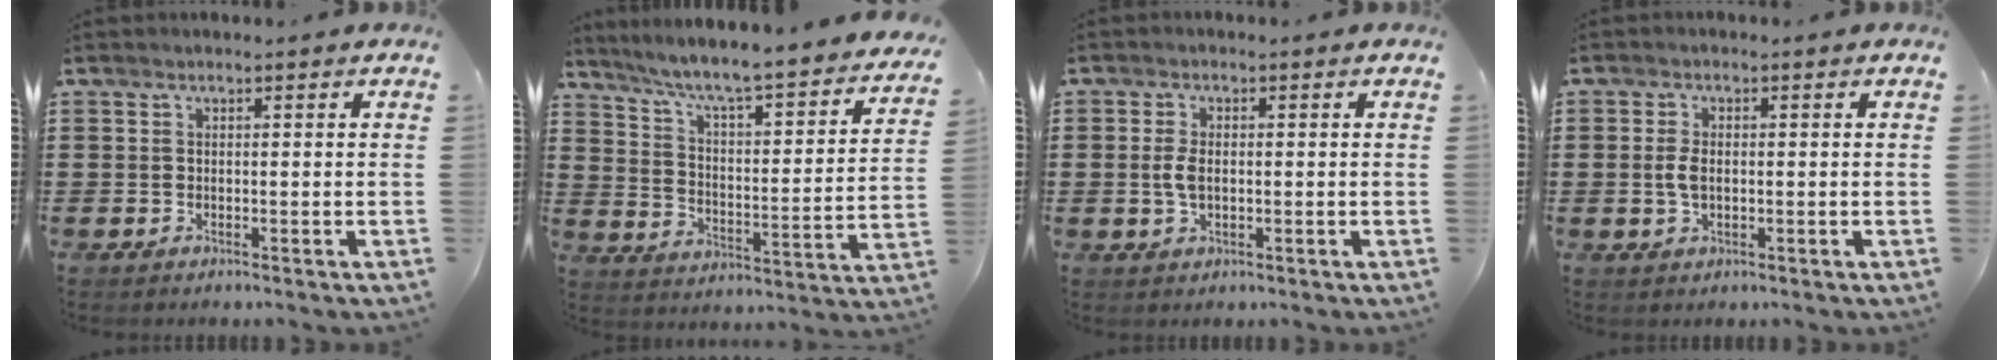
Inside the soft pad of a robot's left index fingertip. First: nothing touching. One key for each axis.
{"total": 5.3, "fx": 4.3, "fy": -0.2, "fz": 3.2, "tx": -0.081, "ty": -0.045, "tz": 0.062}
{"total": 3.1, "fx": 0.0, "fy": 1.7, "fz": 2.6, "tx": -0.069, "ty": 0.000, "tz": -0.006}
{"total": 2.5, "fx": 0.0, "fy": 1.3, "fz": 2.2, "tx": -0.059, "ty": -0.003, "tz": -0.007}